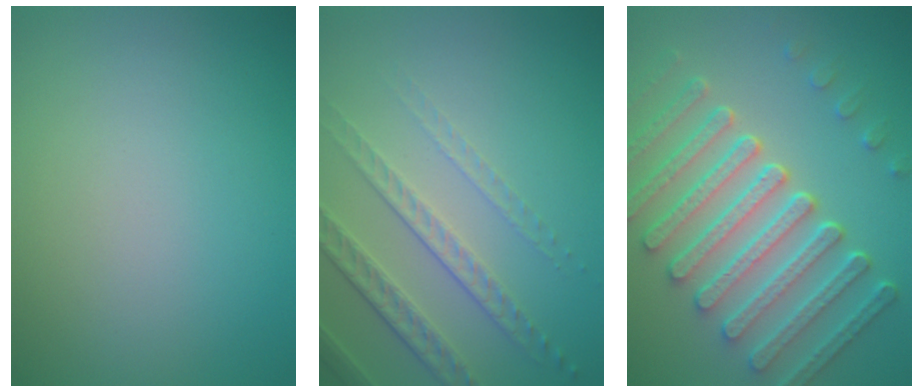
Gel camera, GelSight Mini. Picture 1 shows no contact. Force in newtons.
{"total": 4.6, "press": 3.0, "slide": 3.5}
{"total": 7.9, "press": 6.0, "slide": 5.2}